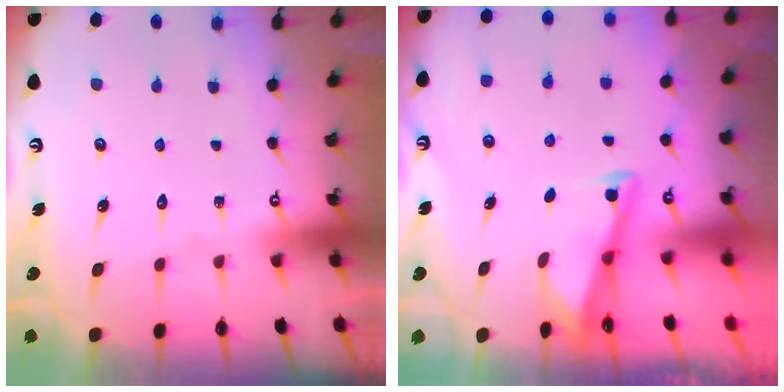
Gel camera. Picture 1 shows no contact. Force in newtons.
{"total": 3.1, "press": 3.1, "slide": 0.3}